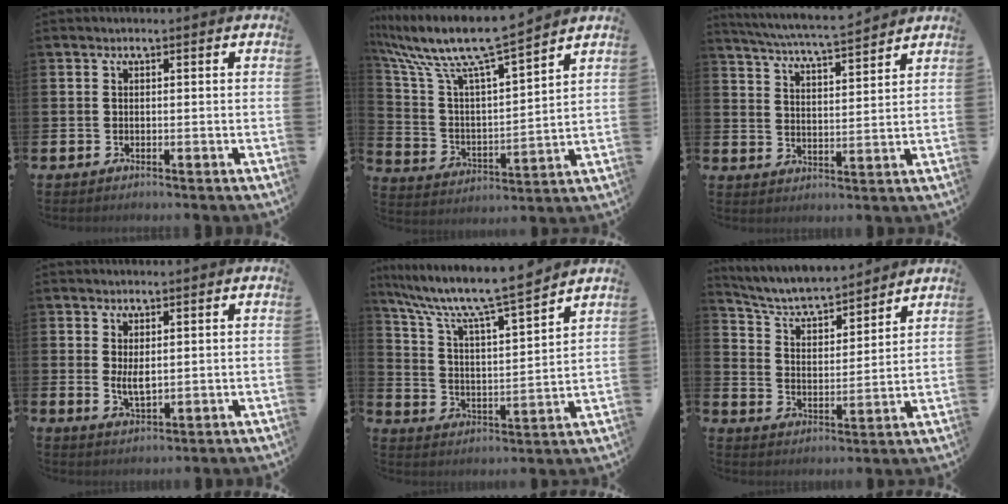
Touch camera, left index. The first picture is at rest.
{"total": 10.9, "force": [9.5, 0.9, 5.2], "torque": [-0.145, -0.059, 0.160]}
{"total": 6.2, "force": [6.1, 0.0, 1.5], "torque": [-0.053, -0.039, 0.107]}
{"total": 2.9, "force": [1.1, 1.2, 2.4], "torque": [-0.036, -0.002, 0.016]}
{"total": 9.5, "force": [8.6, 0.5, 4.1], "torque": [-0.110, -0.060, 0.140]}
{"total": 6.4, "force": [5.9, 1.6, 1.9], "torque": [-0.069, -0.046, 0.097]}